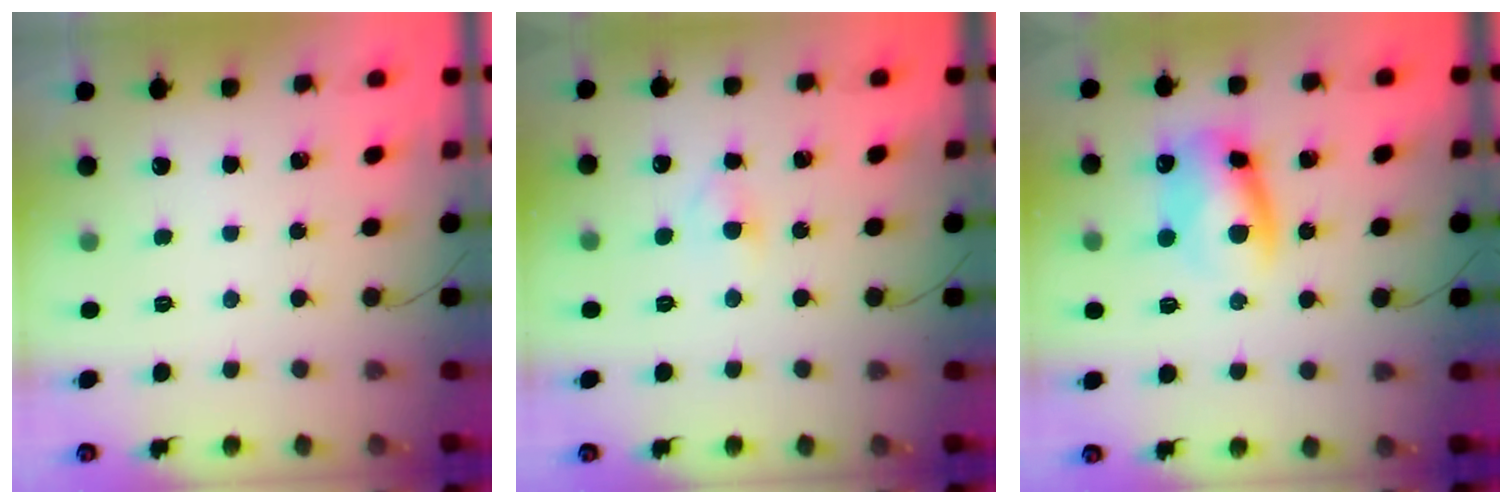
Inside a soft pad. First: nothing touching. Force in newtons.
{"total": 2.8, "press": 2.6, "slide": 1.1}
{"total": 9.4, "press": 9.3, "slide": 1.5}